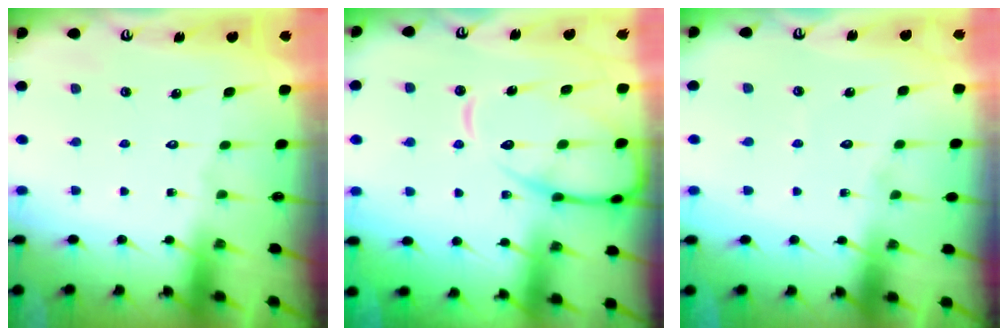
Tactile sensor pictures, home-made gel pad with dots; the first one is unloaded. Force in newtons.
{"total": 14.1, "press": 14.0, "slide": 1.5}
{"total": 2.3, "press": 2.3, "slide": 0.2}